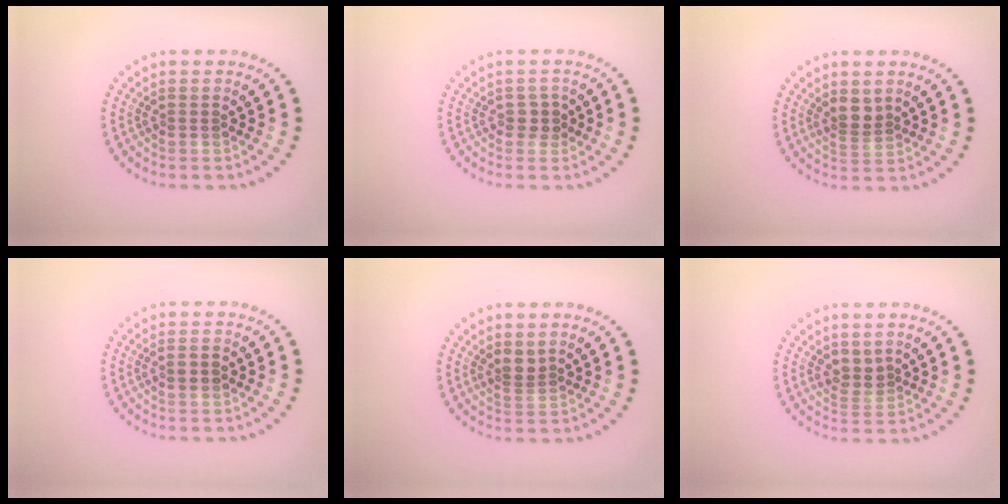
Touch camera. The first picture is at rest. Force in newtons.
{"total": 1.3, "press": 1.1, "slide": 0.6}
{"total": 1.9, "press": 1.6, "slide": 1.0}
{"total": 1.1, "press": 1.1, "slide": 0.3}
{"total": 1.2, "press": 0.8, "slide": 0.9}
{"total": 1.9, "press": 1.4, "slide": 1.2}